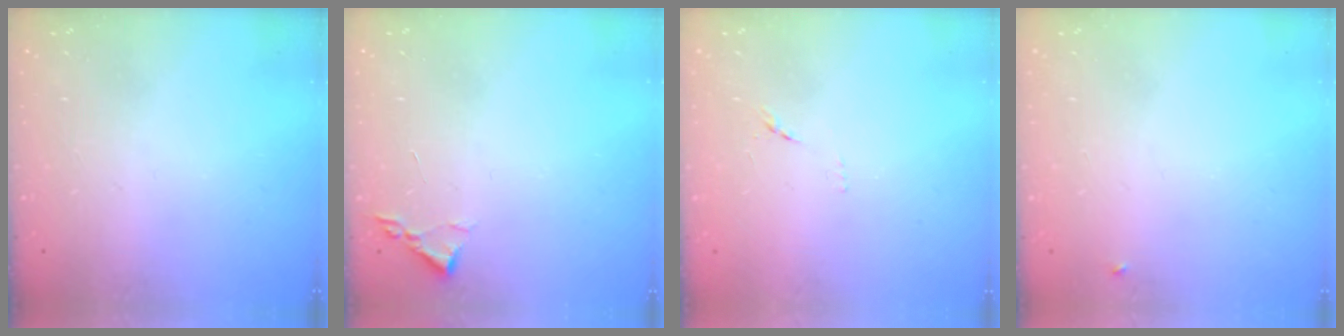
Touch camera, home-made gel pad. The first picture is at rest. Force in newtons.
{"total": 1.8, "press": 1.8, "slide": 0.3}
{"total": 7.6, "press": 7.6, "slide": 0.7}
{"total": 3.5, "press": 3.4, "slide": 0.5}